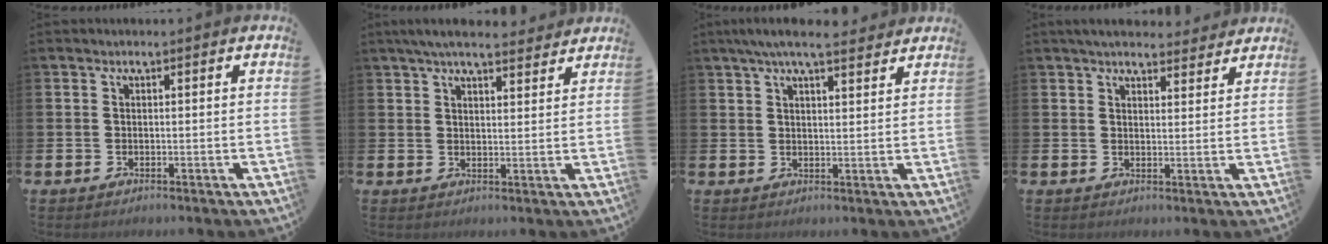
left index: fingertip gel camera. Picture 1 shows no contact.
{"total": 5.2, "force": [4.8, 1.0, 1.8], "torque": [-0.047, -0.012, 0.087]}
{"total": 5.5, "force": [4.8, 0.9, 2.4], "torque": [-0.051, -0.014, 0.085]}
{"total": 4.2, "force": [4.1, 0.9, 0.8], "torque": [-0.017, -0.017, 0.074]}